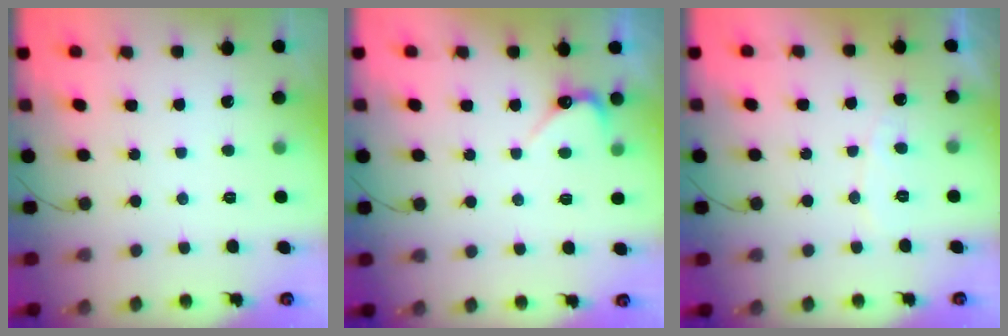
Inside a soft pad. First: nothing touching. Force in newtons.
{"total": 2.9, "press": 2.9, "slide": 0.3}
{"total": 4.4, "press": 4.4, "slide": 0.3}